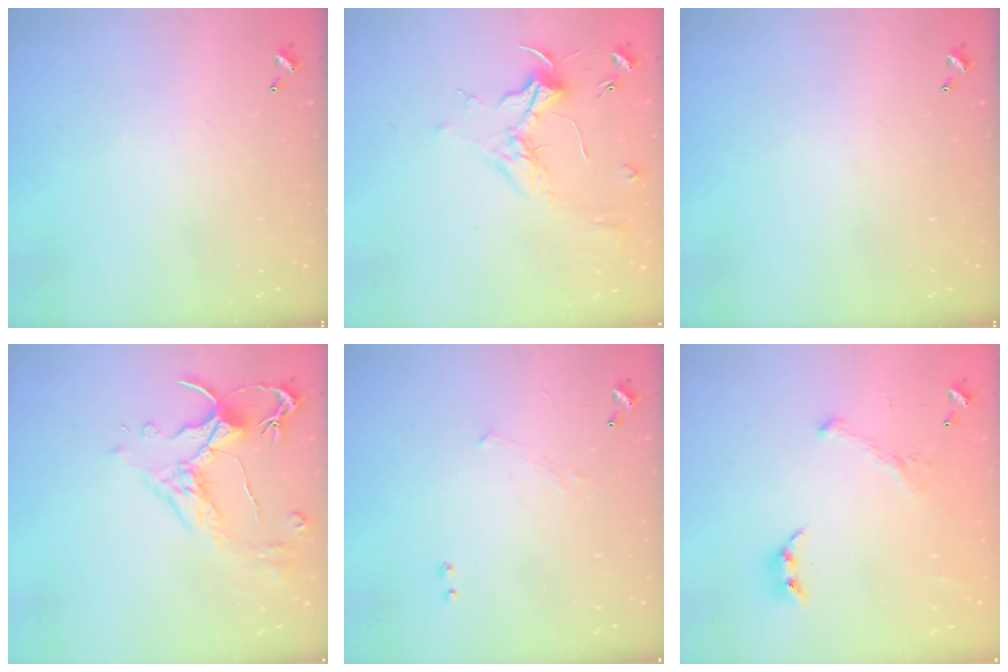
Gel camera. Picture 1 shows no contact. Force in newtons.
{"total": 1.8, "press": 1.7, "slide": 0.7}
{"total": 0.0}
{"total": 2.5, "press": 2.1, "slide": 1.3}
{"total": 1.2, "press": 1.1, "slide": 0.5}
{"total": 2.0, "press": 2.0, "slide": 0.4}